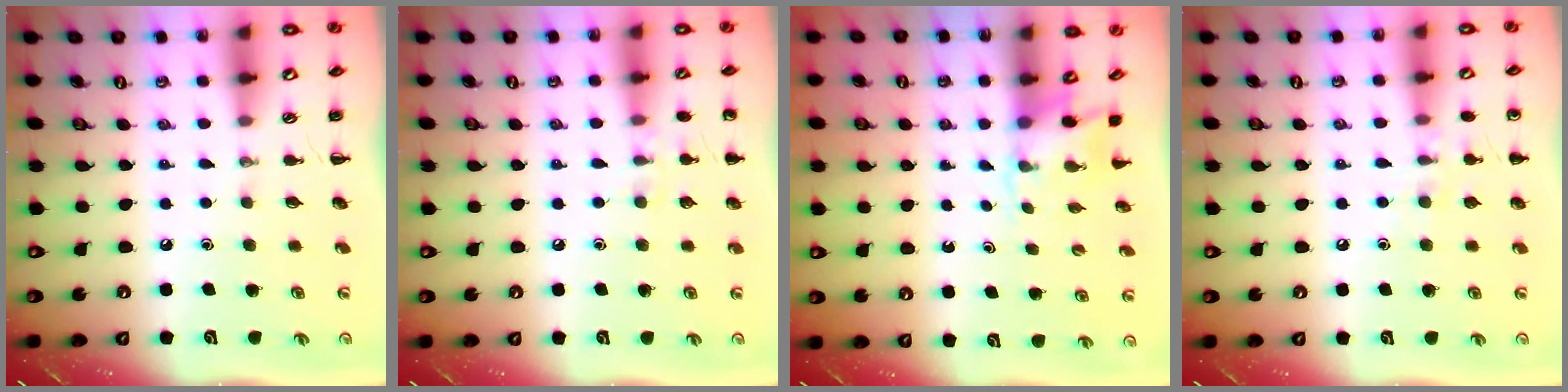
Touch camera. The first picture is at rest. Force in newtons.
{"total": 6.6, "press": 6.3, "slide": 1.9}
{"total": 2.5, "press": 2.3, "slide": 1.0}
{"total": 7.4, "press": 7.1, "slide": 2.0}